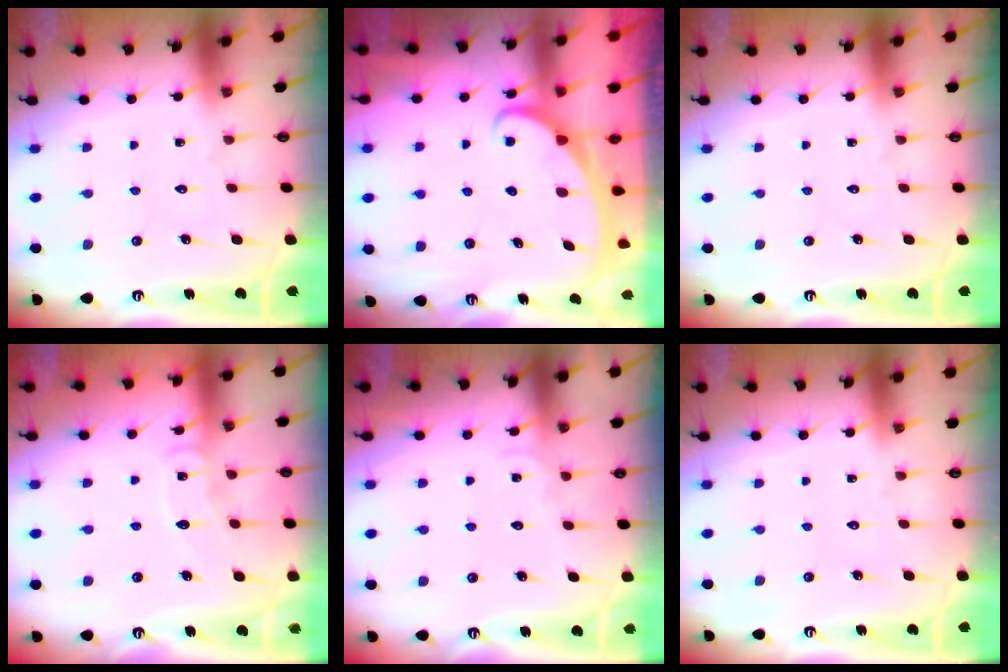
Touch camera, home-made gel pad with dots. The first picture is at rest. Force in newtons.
{"total": 2.6, "press": 2.6, "slide": 0.3}
{"total": 0.0}
{"total": 7.6, "press": 7.6, "slide": 0.7}
{"total": 4.5, "press": 4.5, "slide": 0.5}
{"total": 0.0}